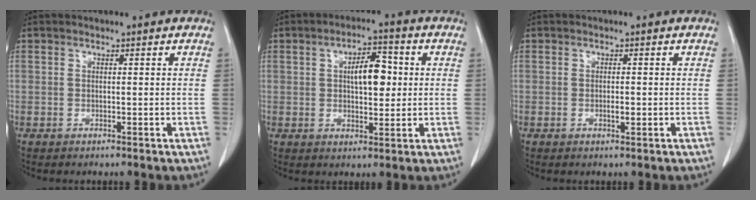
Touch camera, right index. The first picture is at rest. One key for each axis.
{"total": 7.0, "fx": 1.1, "fy": 2.9, "fz": 6.3, "tx": -0.103, "ty": 0.012, "tz": 0.018}
{"total": 1.3, "fx": -0.3, "fy": 0.3, "fz": 1.2, "tx": -0.022, "ty": -0.001, "tz": -0.003}